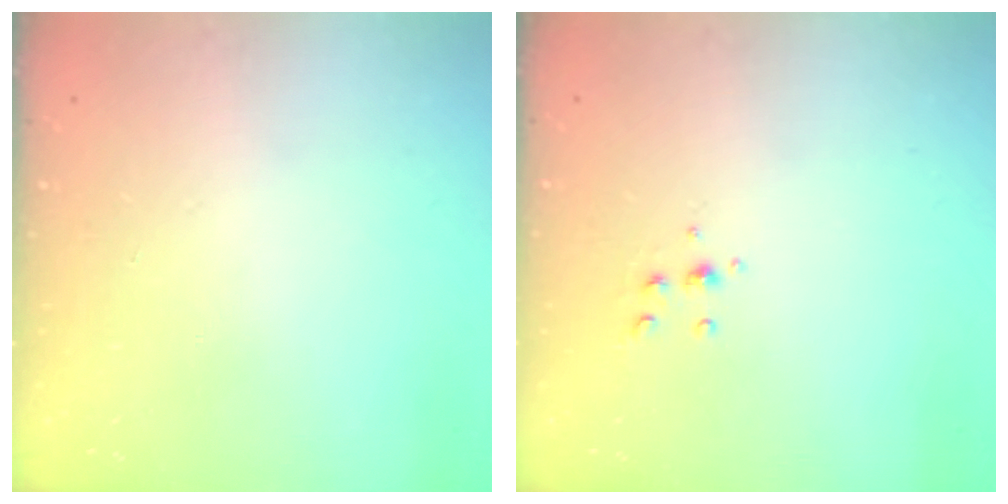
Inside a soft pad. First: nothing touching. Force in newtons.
{"total": 4.8, "press": 4.8, "slide": 0.5}